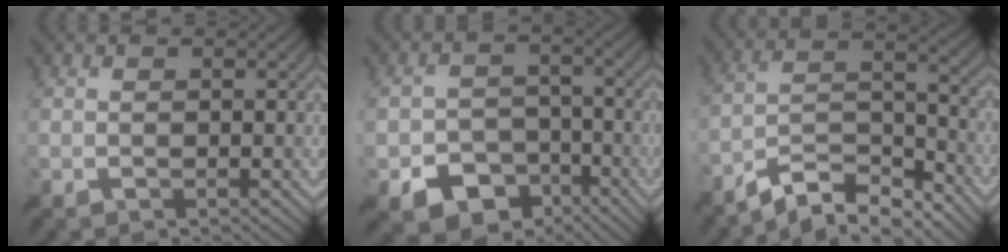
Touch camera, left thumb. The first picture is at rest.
{"total": 8.8, "force": [-5.3, 6.2, 3.2], "torque": [-0.057, -0.017, -0.090]}
{"total": 9.3, "force": [-7.9, 2.2, 4.3], "torque": [-0.077, 0.010, -0.153]}